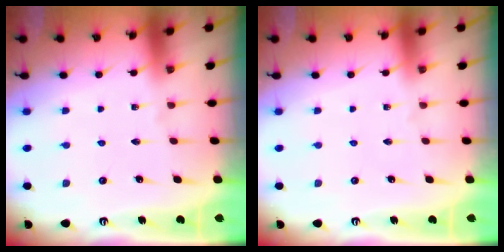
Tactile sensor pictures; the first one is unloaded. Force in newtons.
{"total": 0.0}